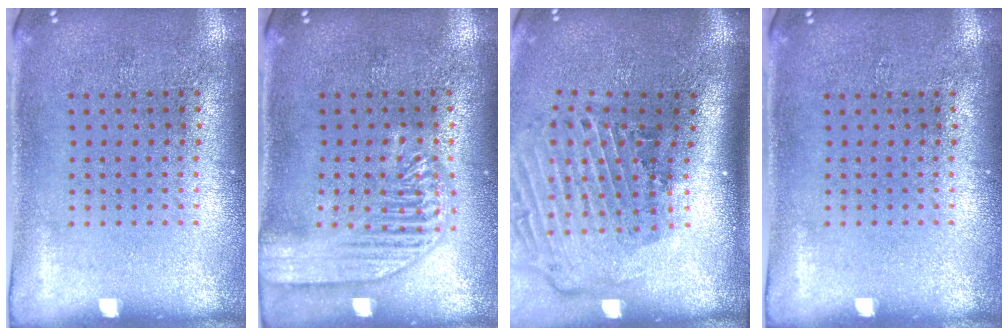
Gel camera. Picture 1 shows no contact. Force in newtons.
{"total": 2.0, "press": 2.0, "slide": 0.2}
{"total": 2.9, "press": 2.0, "slide": 2.2}
{"total": 0.0}